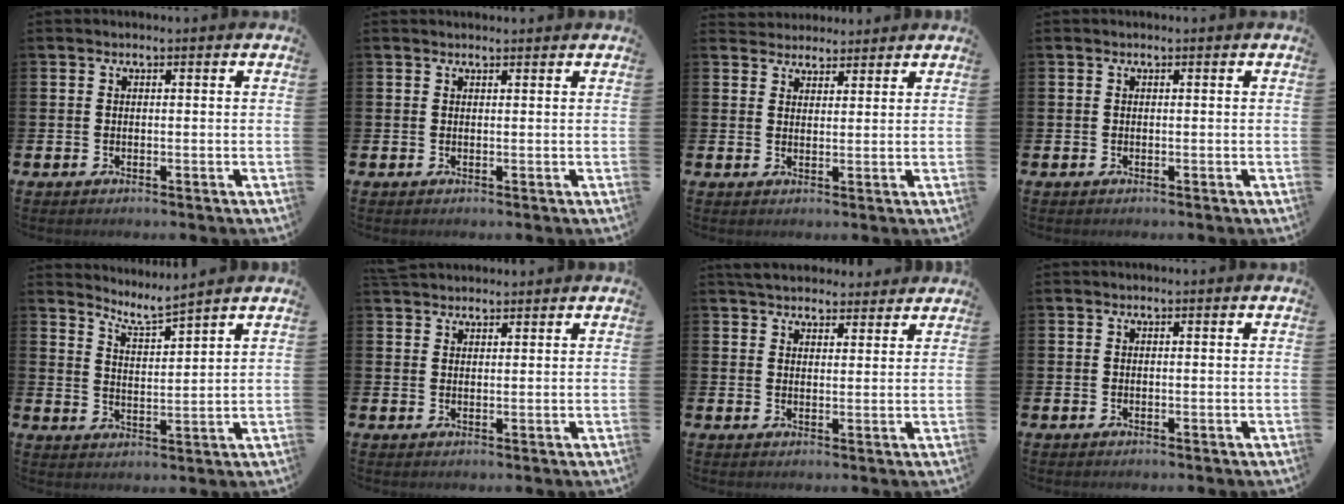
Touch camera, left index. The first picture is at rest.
{"total": 0.8, "force": [0.8, 0.1, 0.1], "torque": [0.011, -0.004, 0.011]}
{"total": 3.2, "force": [3.0, 1.1, -0.4], "torque": [-0.001, -0.009, 0.055]}
{"total": 0.0}
{"total": 4.8, "force": [4.7, -0.1, 1.0], "torque": [-0.036, -0.029, 0.081]}
{"total": 2.6, "force": [2.5, 0.7, 0.2], "torque": [0.000, -0.010, 0.045]}
{"total": 4.3, "force": [4.1, 1.3, 0.4], "torque": [-0.014, -0.016, 0.076]}
{"total": 0.0}